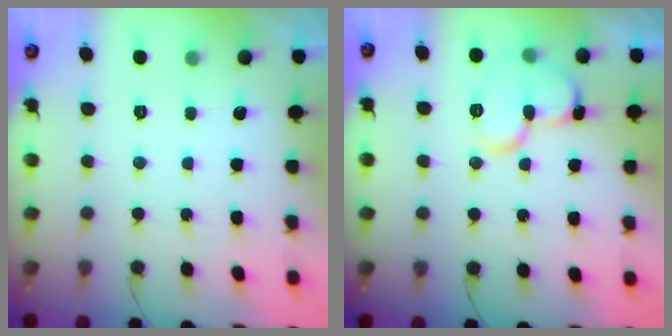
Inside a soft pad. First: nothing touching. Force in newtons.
{"total": 11.6, "press": 11.5, "slide": 1.6}